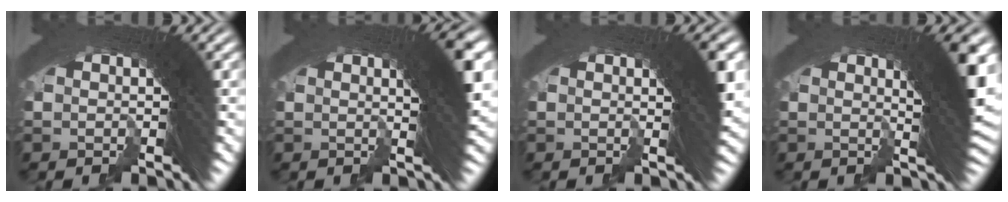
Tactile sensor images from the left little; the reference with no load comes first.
{"total": 5.6, "force": [1.6, 1.0, 5.3], "torque": [-0.058, 0.007, 0.022]}
{"total": 3.3, "force": [1.0, 0.4, 3.2], "torque": [-0.035, 0.005, 0.013]}
{"total": 6.2, "force": [1.7, 1.1, 5.8], "torque": [-0.063, 0.009, 0.021]}